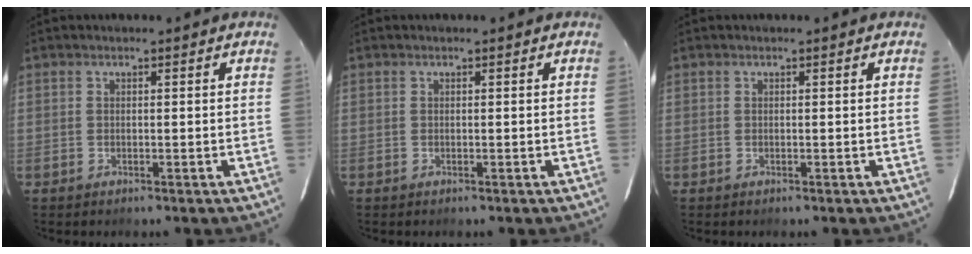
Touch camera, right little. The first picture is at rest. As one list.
[{"total": 0.0}, {"total": 0.0}]